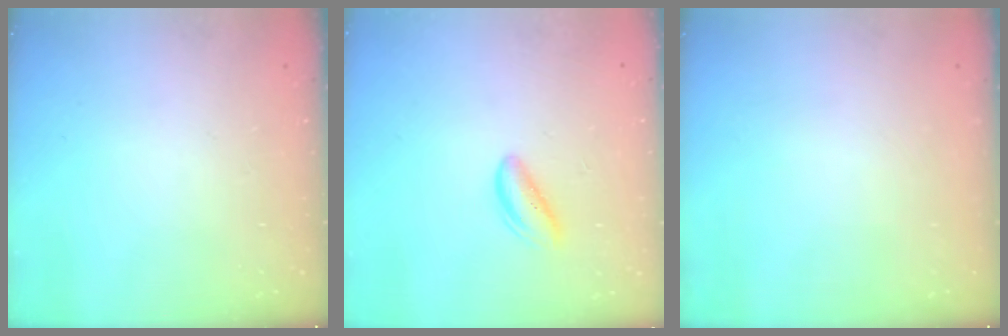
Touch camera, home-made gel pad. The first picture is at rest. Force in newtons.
{"total": 3.8, "press": 3.8, "slide": 0.2}
{"total": 0.0}